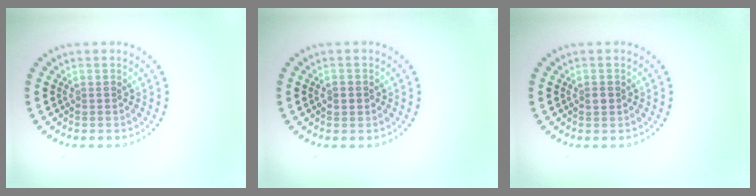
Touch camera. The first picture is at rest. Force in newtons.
{"total": 0.9, "press": 0.8, "slide": 0.3}
{"total": 1.0, "press": 1.0, "slide": 0.1}